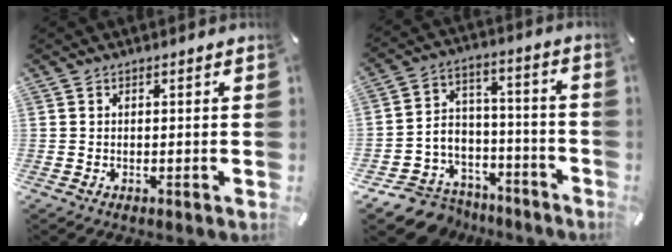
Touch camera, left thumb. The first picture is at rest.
{"total": 10.7, "force": [-7.5, 7.4, 1.4], "torque": [-0.019, 0.045, -0.129]}